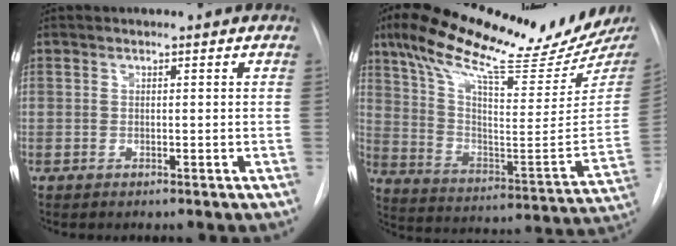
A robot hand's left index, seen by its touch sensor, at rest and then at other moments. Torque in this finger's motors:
{"motor_torque": [0.95, -1.19, 0.28, 0.11]}